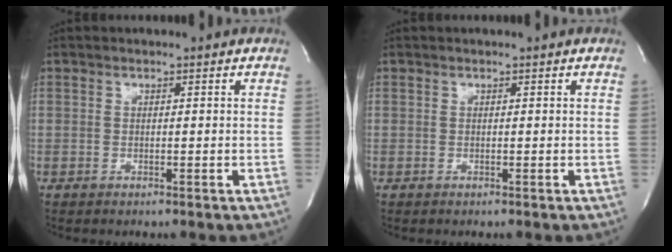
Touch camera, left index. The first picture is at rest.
{"total": 0.0}